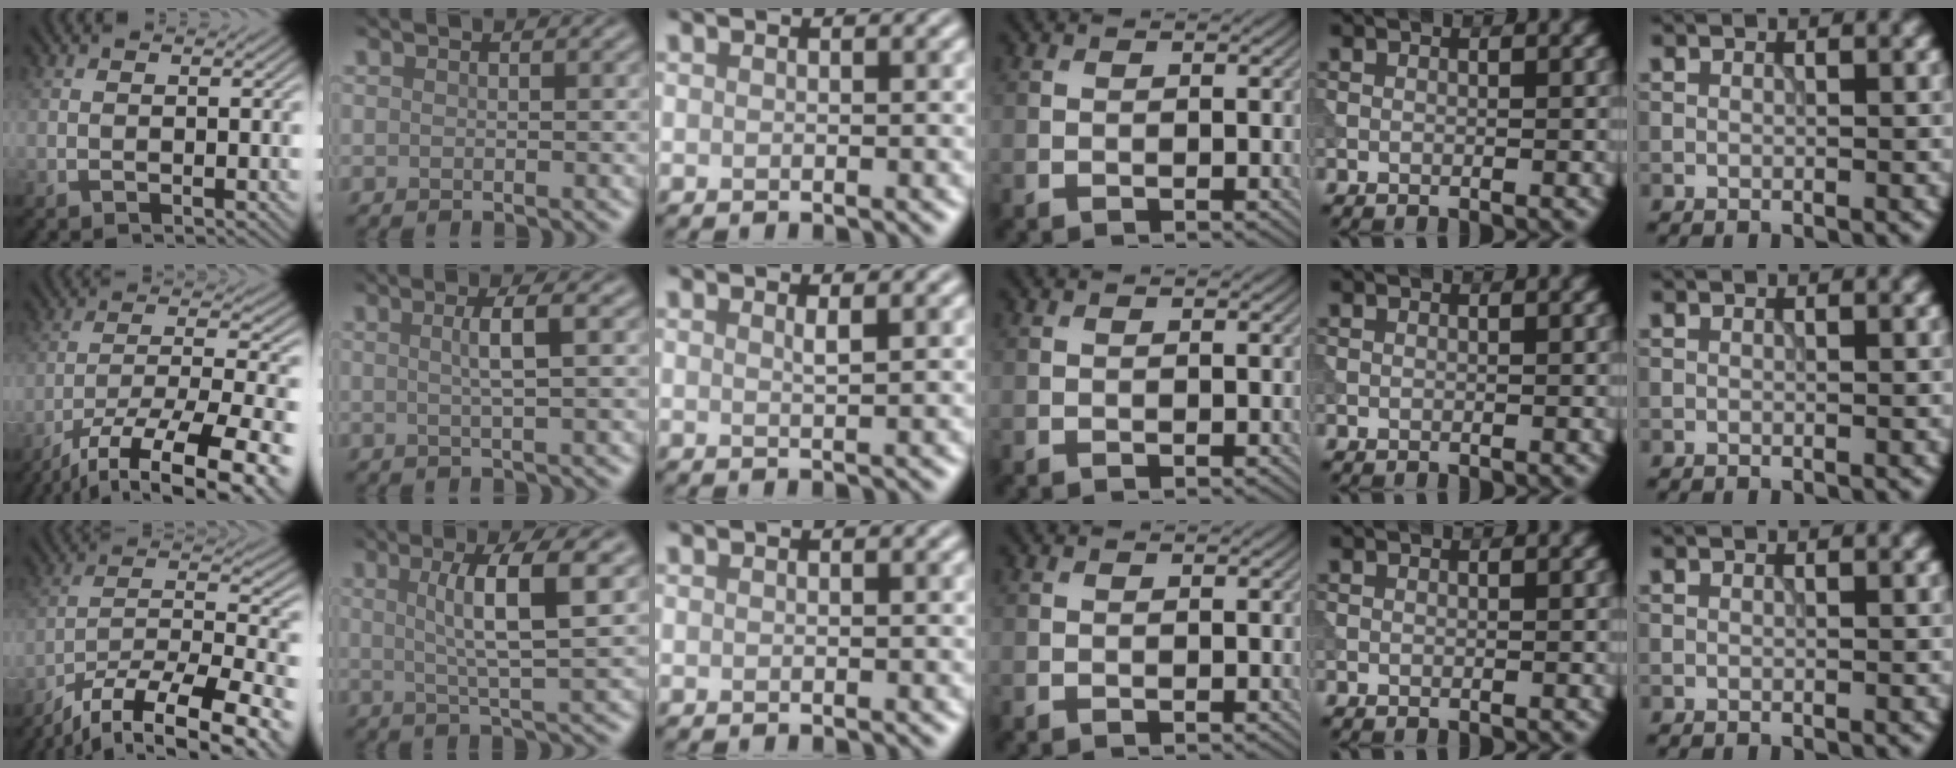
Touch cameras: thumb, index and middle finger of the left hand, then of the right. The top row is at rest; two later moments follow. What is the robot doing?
{"motion": "extract", "object": "tissue"}